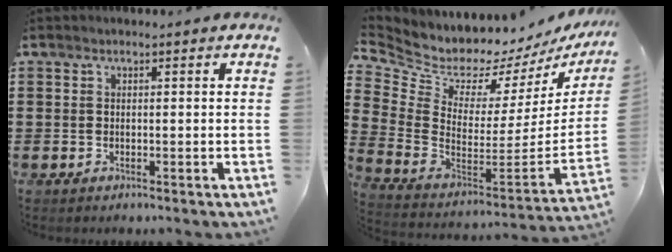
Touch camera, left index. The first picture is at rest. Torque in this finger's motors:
{"motor_torque": [1.73, -0.41, 0.06, -0.03]}